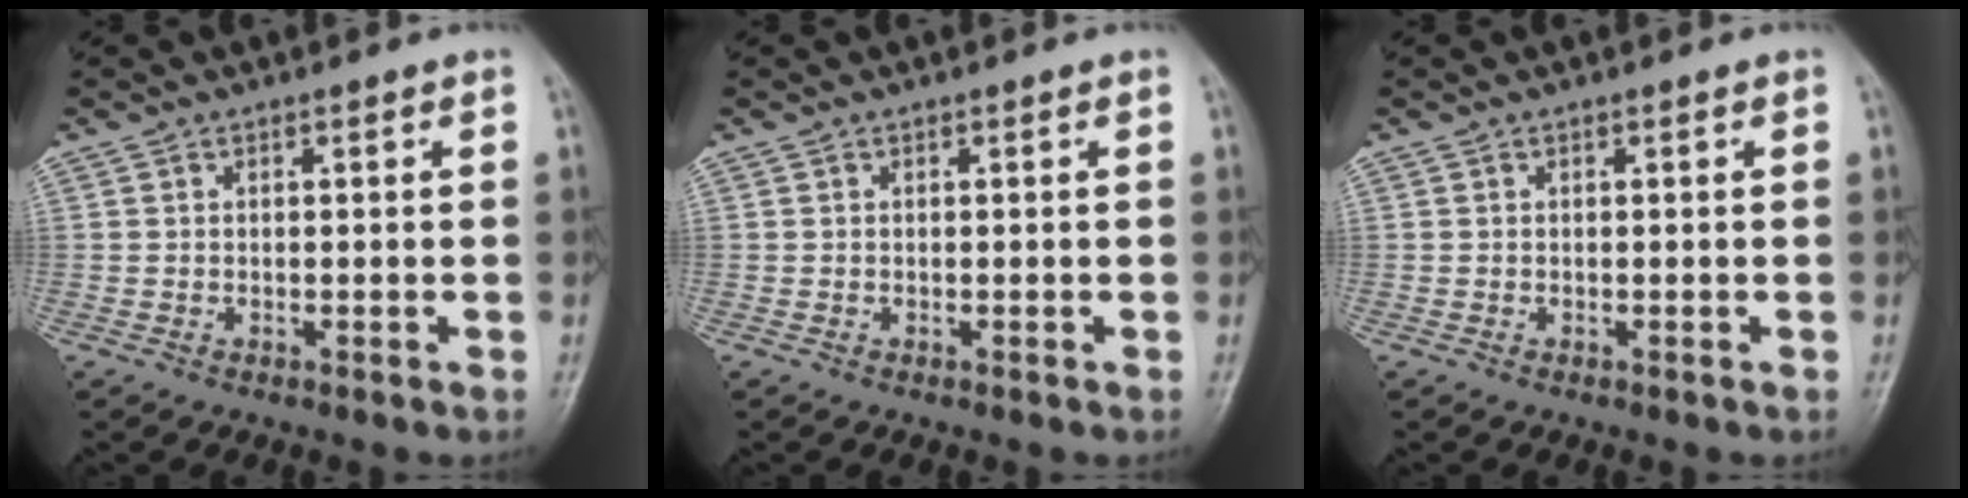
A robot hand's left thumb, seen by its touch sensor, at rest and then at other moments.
{"total": 0.0}
{"total": 0.0}